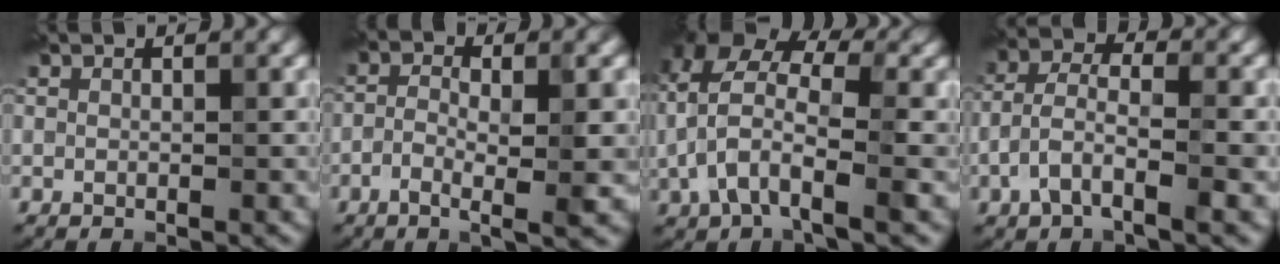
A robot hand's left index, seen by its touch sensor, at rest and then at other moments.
{"total": 5.1, "force": [-1.3, 1.2, 4.8], "torque": [-0.086, -0.004, -0.024]}
{"total": 8.0, "force": [0.2, 4.1, 6.9], "torque": [-0.140, 0.014, -0.007]}
{"total": 5.1, "force": [-1.8, 2.2, 4.2], "torque": [-0.092, 0.007, -0.040]}